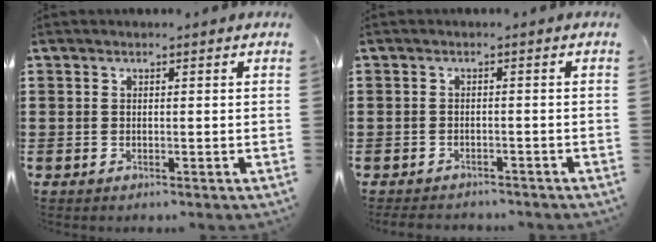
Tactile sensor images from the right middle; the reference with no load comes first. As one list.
[{"total": 1.6, "force": [-1.6, 0.2, 0.0], "torque": [-0.006, 0.000, -0.035]}]